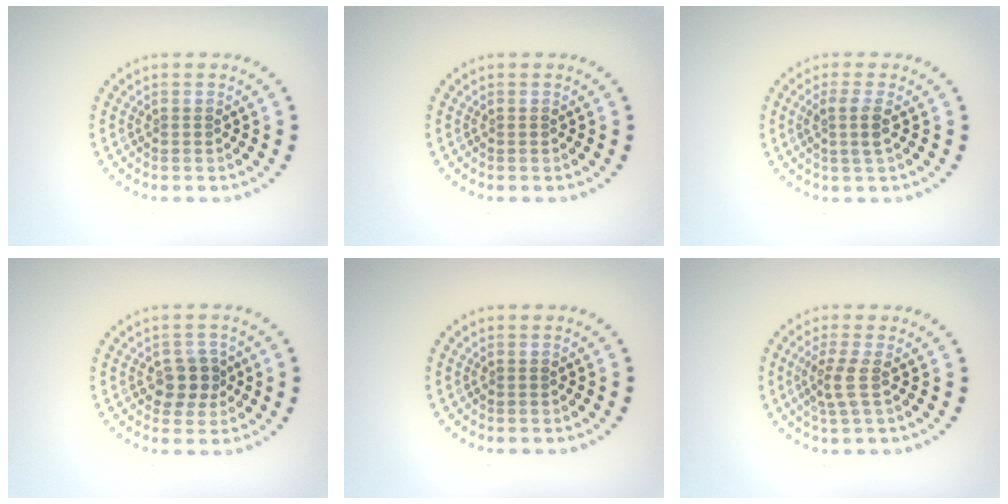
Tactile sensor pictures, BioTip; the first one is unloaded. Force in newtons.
{"total": 0.0}
{"total": 1.9, "press": 1.6, "slide": 1.1}
{"total": 2.7, "press": 2.5, "slide": 1.0}
{"total": 0.0}
{"total": 2.2, "press": 1.6, "slide": 1.5}